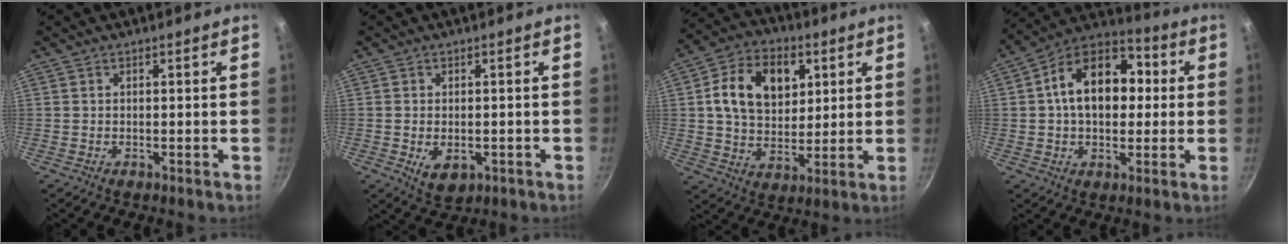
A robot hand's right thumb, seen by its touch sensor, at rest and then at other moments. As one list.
[{"total": 4.8, "force": [-1.4, 2.9, 3.5], "torque": [-0.050, 0.001, -0.009]}, {"total": 15.6, "force": [4.3, 10.9, 10.4], "torque": [-0.144, -0.002, 0.073]}, {"total": 17.2, "force": [2.2, 11.2, 12.9], "torque": [-0.172, 0.029, 0.025]}]